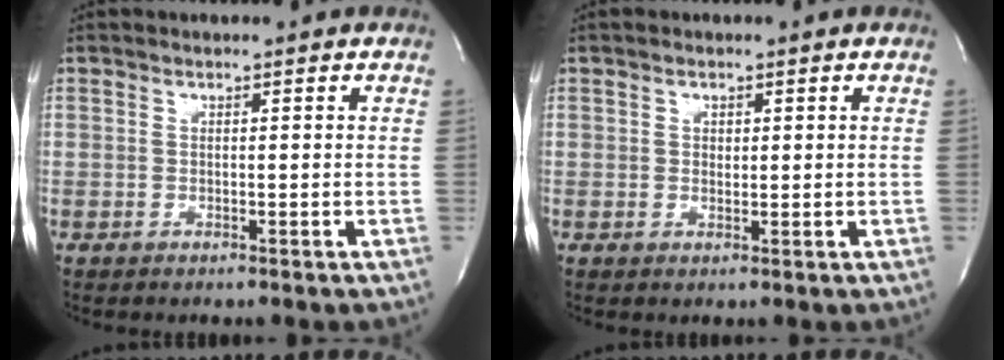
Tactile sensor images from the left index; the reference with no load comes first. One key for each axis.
{"total": 1.1, "fx": 0.2, "fy": 0.9, "fz": 0.6, "tx": -0.010, "ty": -0.007, "tz": 0.003}